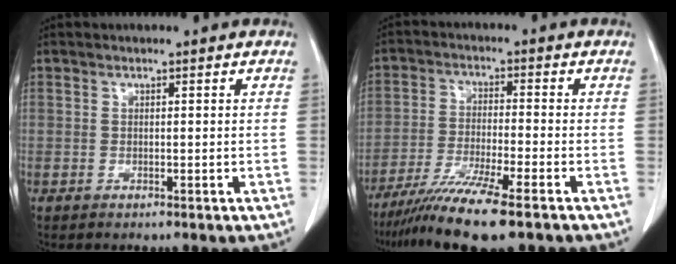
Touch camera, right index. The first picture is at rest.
{"total": 11.0, "force": [-8.0, -0.3, 7.4], "torque": [-0.131, -0.030, -0.136]}